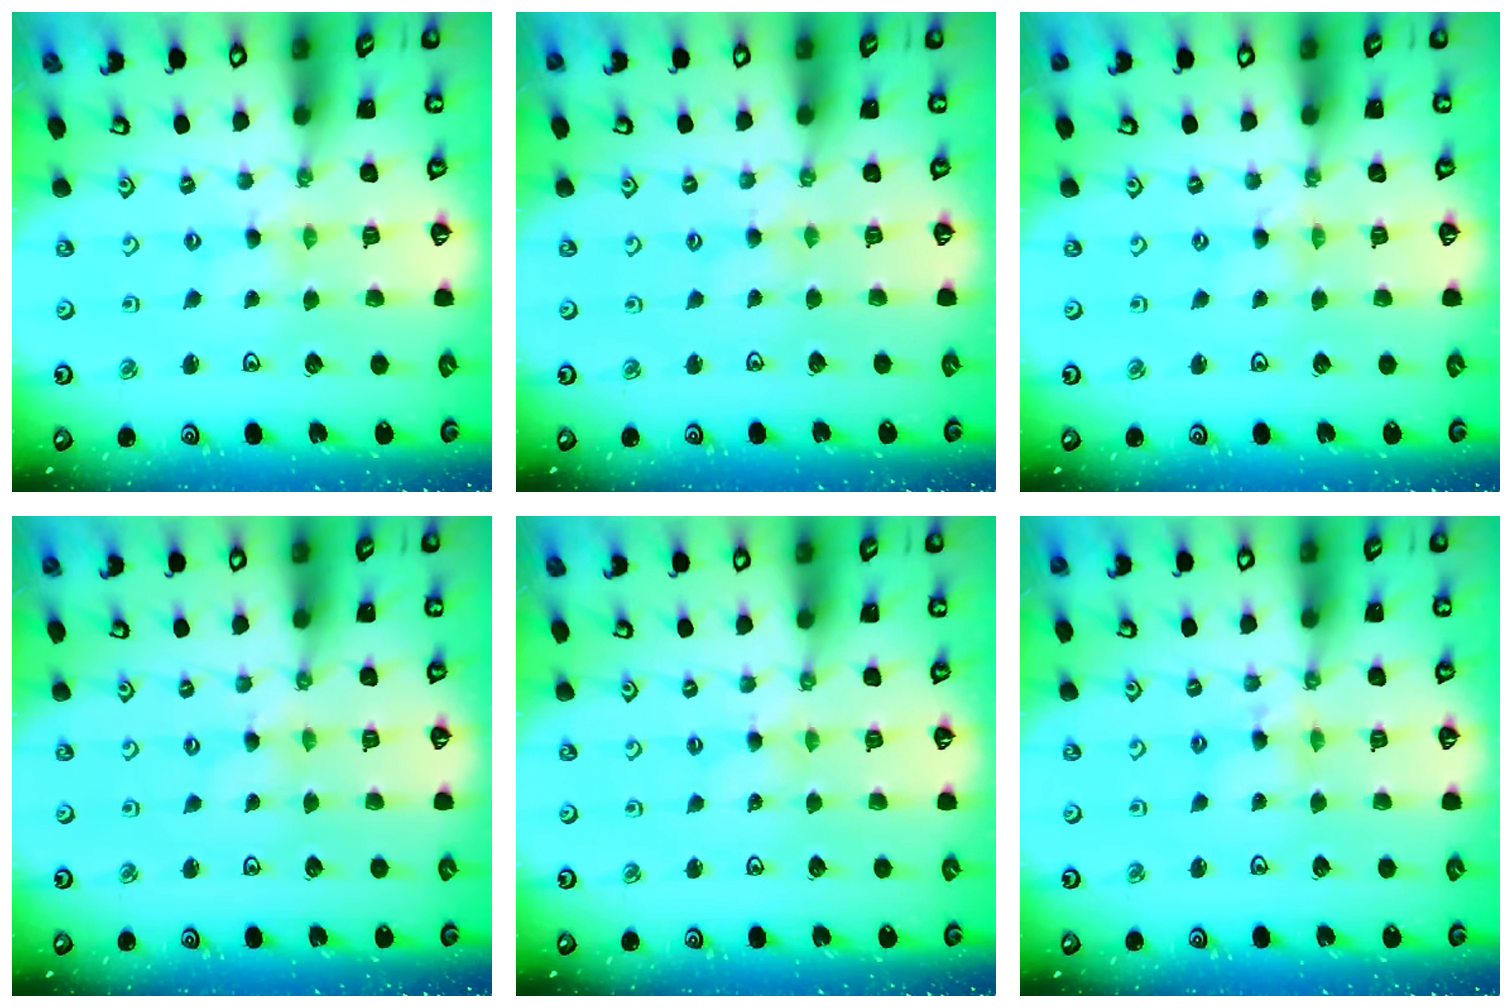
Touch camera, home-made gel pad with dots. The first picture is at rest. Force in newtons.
{"total": 1.3, "press": 1.3, "slide": 0.3}
{"total": 0.0}
{"total": 0.0}
{"total": 2.0, "press": 1.9, "slide": 0.3}
{"total": 5.2, "press": 5.2, "slide": 0.4}